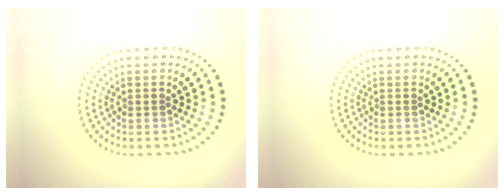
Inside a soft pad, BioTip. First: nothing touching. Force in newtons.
{"total": 0.0}